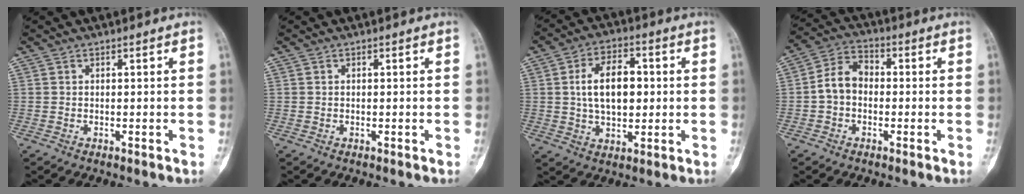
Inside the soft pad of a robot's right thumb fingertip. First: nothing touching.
{"total": 0.0}
{"total": 11.5, "force": [1.2, 6.8, 9.1], "torque": [-0.140, 0.007, 0.021]}
{"total": 7.2, "force": [-0.8, 5.4, 4.7], "torque": [-0.074, 0.028, -0.030]}